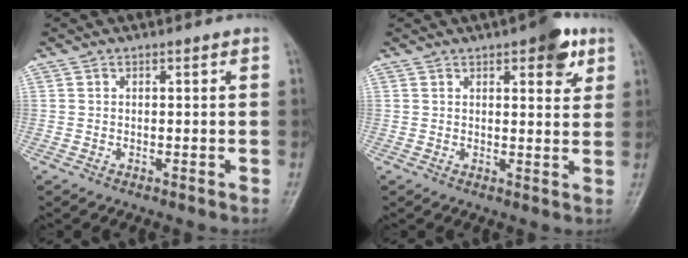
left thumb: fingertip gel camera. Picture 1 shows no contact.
{"total": 6.8, "force": [3.5, 2.7, 5.1], "torque": [-0.044, -0.012, 0.038]}